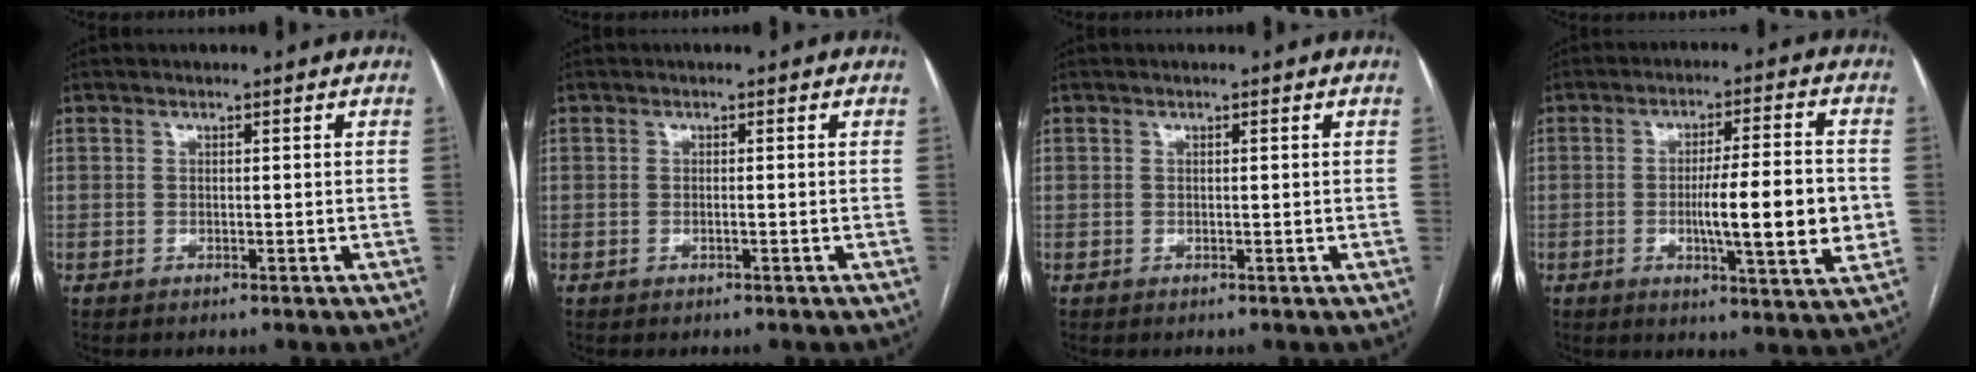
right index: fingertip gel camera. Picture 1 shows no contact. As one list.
[{"total": 0.0}, {"total": 0.0}, {"total": 12.1, "force": [-1.5, 1.1, 11.9], "torque": [-0.181, -0.005, -0.025]}]